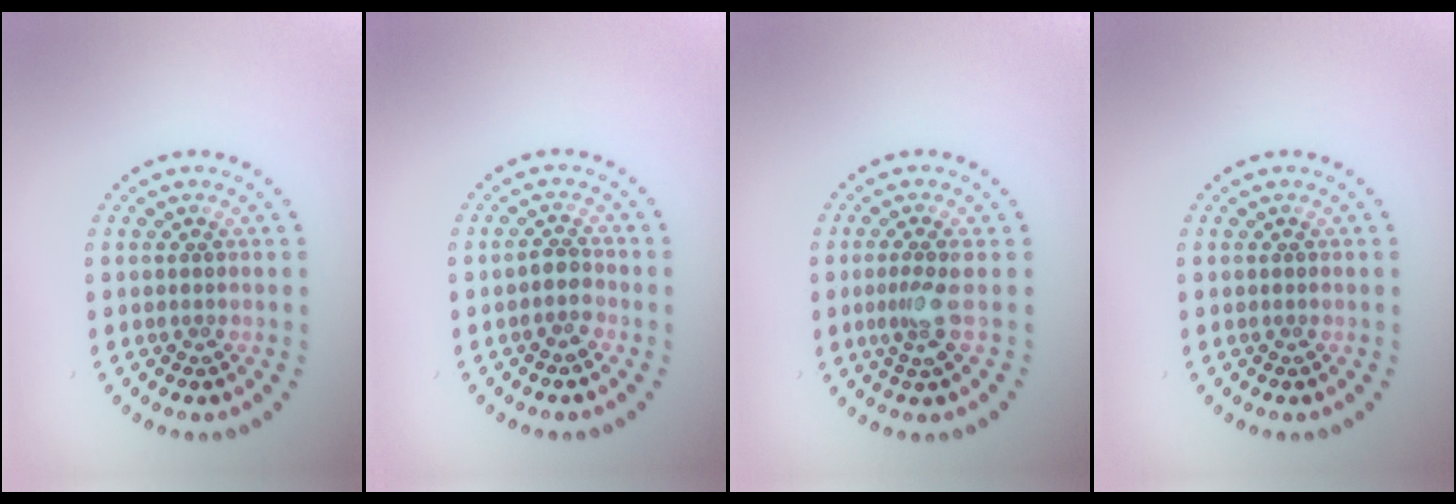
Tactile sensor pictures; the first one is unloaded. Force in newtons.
{"total": 1.7, "press": 1.4, "slide": 1.0}
{"total": 2.0, "press": 1.6, "slide": 1.3}
{"total": 0.0}